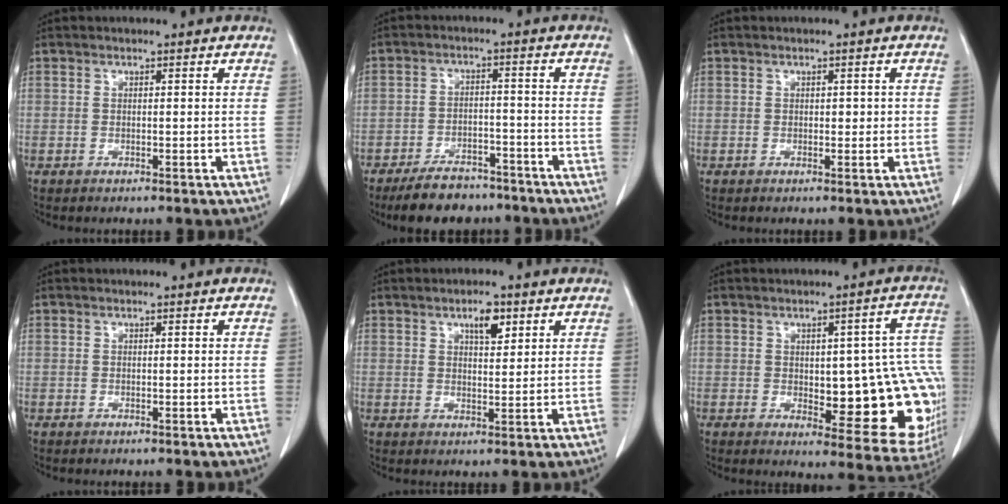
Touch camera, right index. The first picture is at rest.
{"total": 8.6, "force": [-7.1, 3.8, 3.0], "torque": [-0.047, -0.002, -0.115]}
{"total": 1.4, "force": [0.1, 0.9, 1.1], "torque": [-0.012, 0.004, 0.001]}
{"total": 0.0}
{"total": 4.0, "force": [2.2, 1.4, 3.0], "torque": [-0.049, -0.001, 0.036]}
{"total": 19.2, "force": [-1.8, 6.4, 18.0], "torque": [-0.140, 0.023, 0.001]}